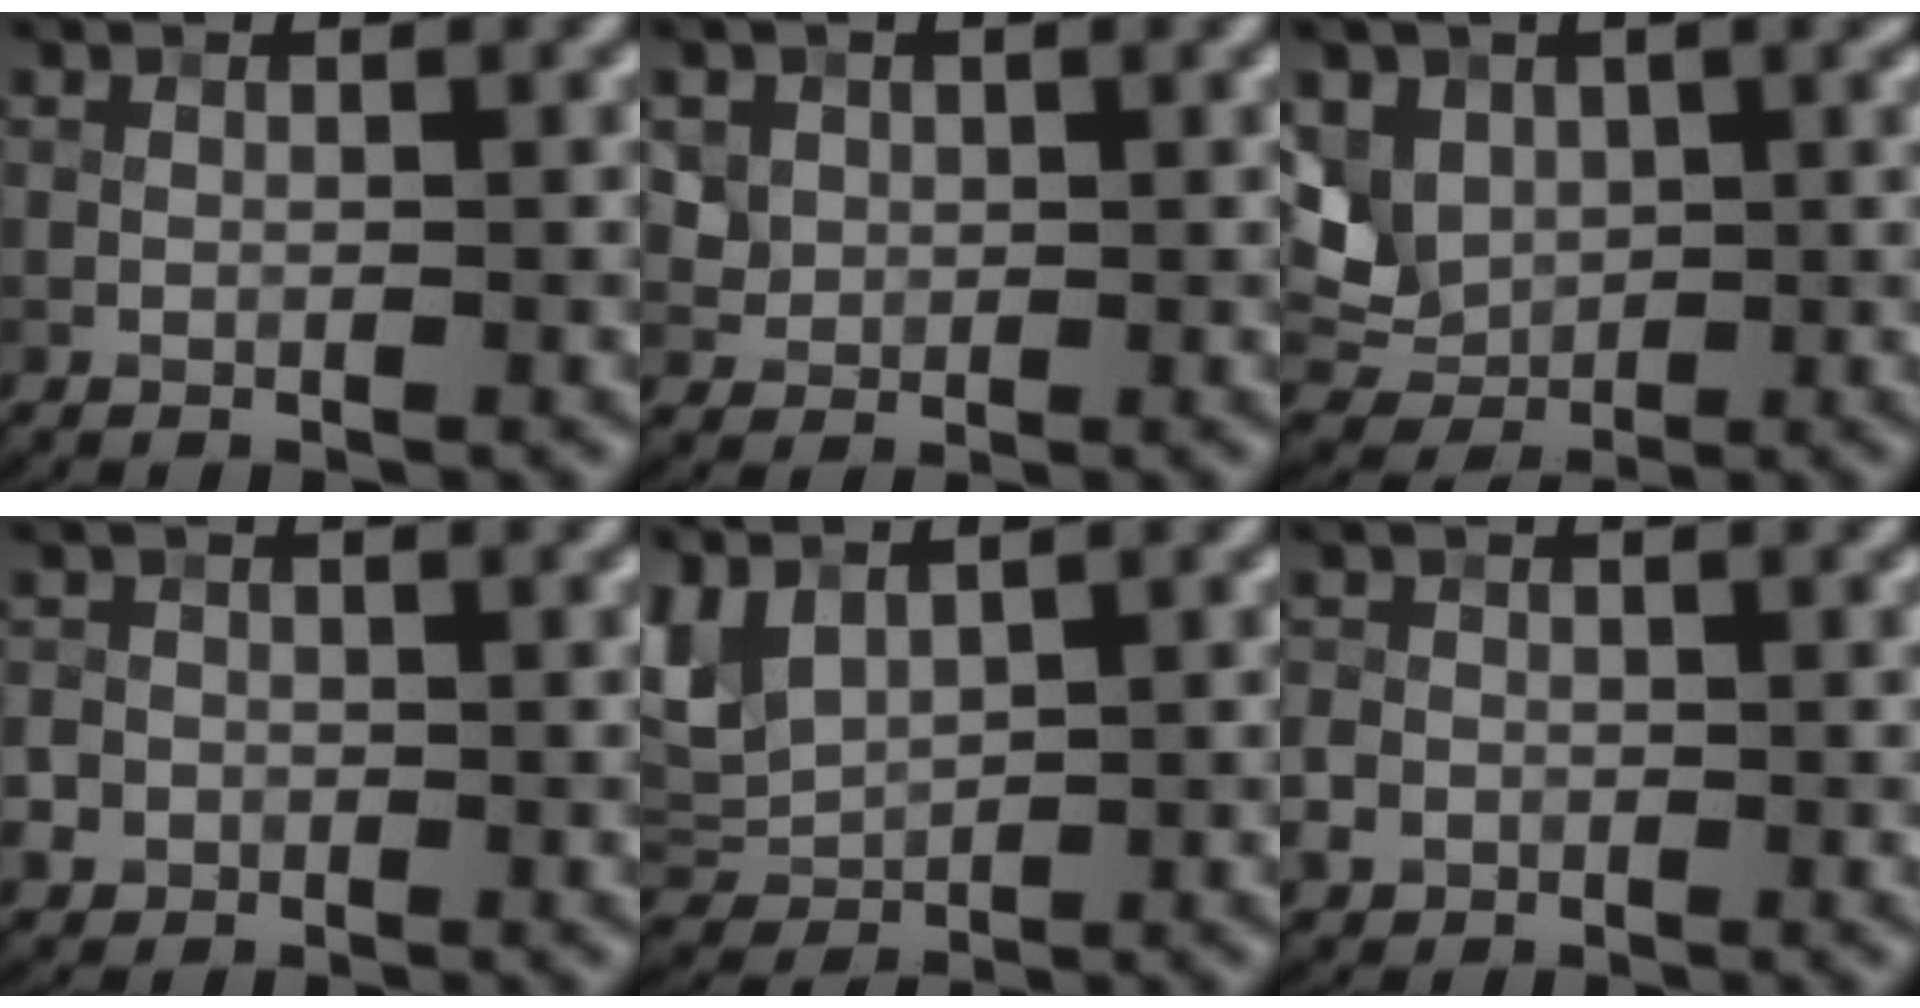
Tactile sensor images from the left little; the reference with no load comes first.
{"total": 4.4, "force": [2.0, 3.6, 1.7], "torque": [-0.039, 0.007, 0.032]}
{"total": 6.5, "force": [1.3, 5.4, 3.3], "torque": [-0.067, 0.016, 0.010]}
{"total": 3.4, "force": [-1.7, 3.0, 0.7], "torque": [0.006, -0.002, -0.036]}
{"total": 3.4, "force": [1.8, 2.1, 2.0], "torque": [-0.048, 0.002, 0.040]}
{"total": 2.5, "force": [-1.0, 2.1, 0.8], "torque": [-0.008, -0.005, -0.018]}